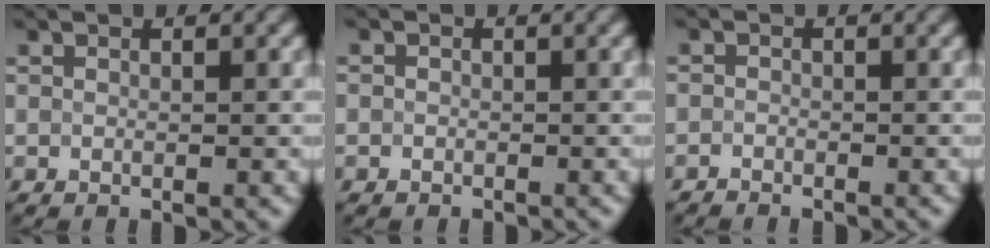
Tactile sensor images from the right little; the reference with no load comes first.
{"total": 1.2, "force": [-0.4, 1.1, -0.5], "torque": [0.025, 0.000, -0.010]}
{"total": 1.6, "force": [-1.2, 0.9, -0.5], "torque": [0.025, 0.001, -0.025]}